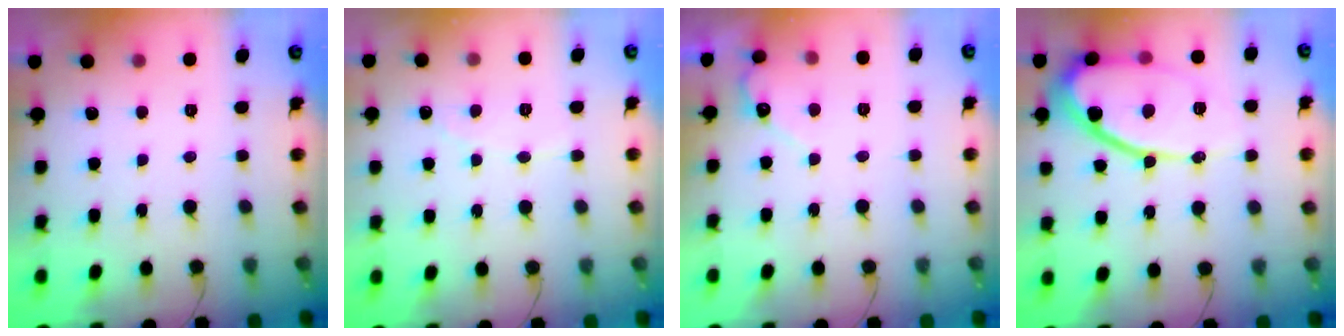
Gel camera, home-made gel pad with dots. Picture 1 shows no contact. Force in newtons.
{"total": 2.6, "press": 2.6, "slide": 0.2}
{"total": 5.4, "press": 5.3, "slide": 0.4}
{"total": 14.8, "press": 14.7, "slide": 1.5}